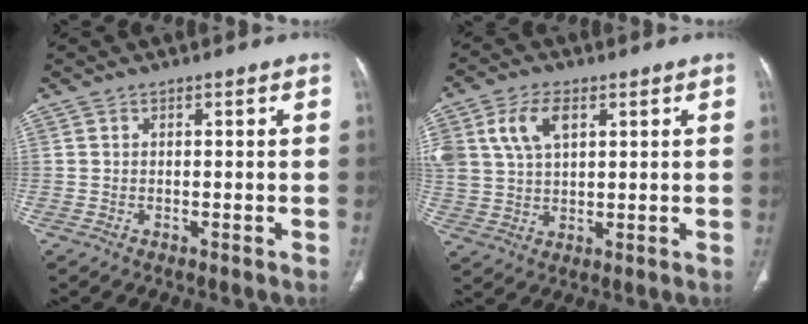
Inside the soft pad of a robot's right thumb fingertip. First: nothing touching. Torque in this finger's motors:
{"motor_torque": [1.59, 1.59, 1.03, 0.35, 0.11]}